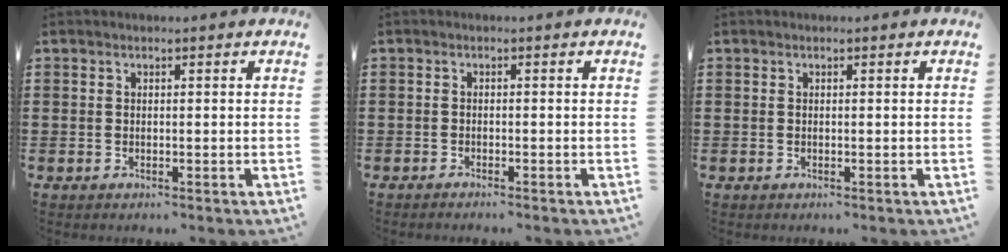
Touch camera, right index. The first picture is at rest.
{"total": 1.0, "force": [-0.9, -0.2, 0.0], "torque": [-0.003, -0.004, -0.018]}
{"total": 0.0}